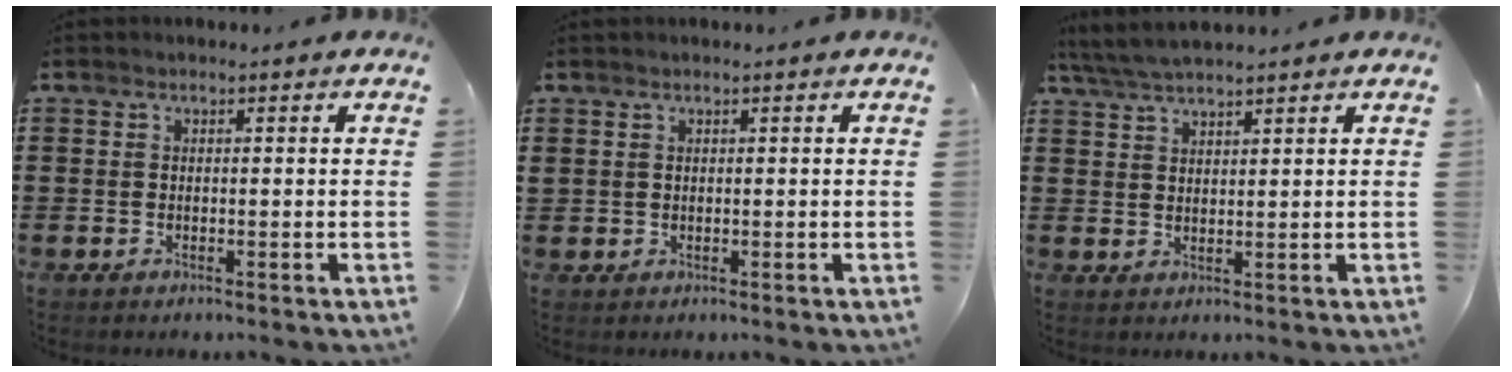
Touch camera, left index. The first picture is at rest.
{"total": 0.6, "force": [0.4, 0.5, 0.1], "torque": [-0.006, 0.004, 0.008]}
{"total": 3.9, "force": [3.6, 0.3, 1.6], "torque": [-0.041, -0.004, 0.066]}